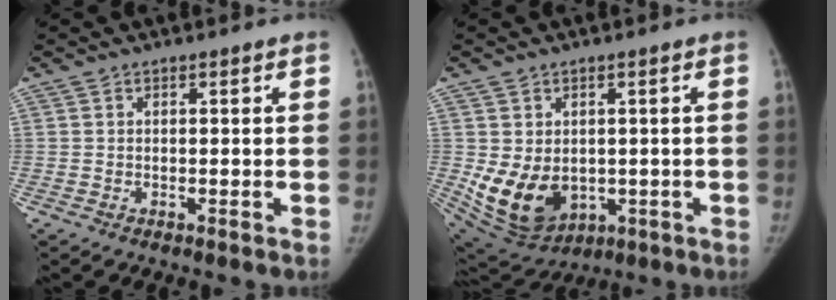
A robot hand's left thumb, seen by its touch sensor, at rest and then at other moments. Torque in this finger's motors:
{"motor_torque": [0.63, 0.83, 0.57, -0.55, 0.18]}